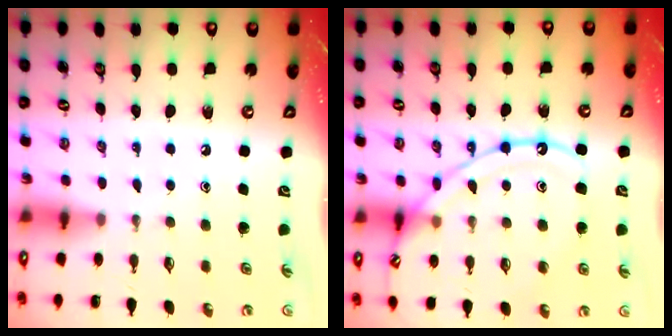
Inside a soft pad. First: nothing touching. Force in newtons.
{"total": 14.7, "press": 14.7, "slide": 1.4}